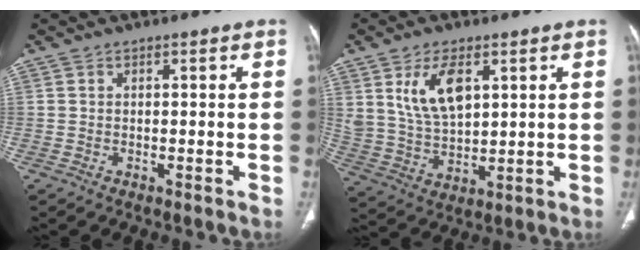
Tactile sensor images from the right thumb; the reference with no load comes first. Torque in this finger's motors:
{"motor_torque": [0.13, 0.28, 0.63, 0.79, 0.08]}